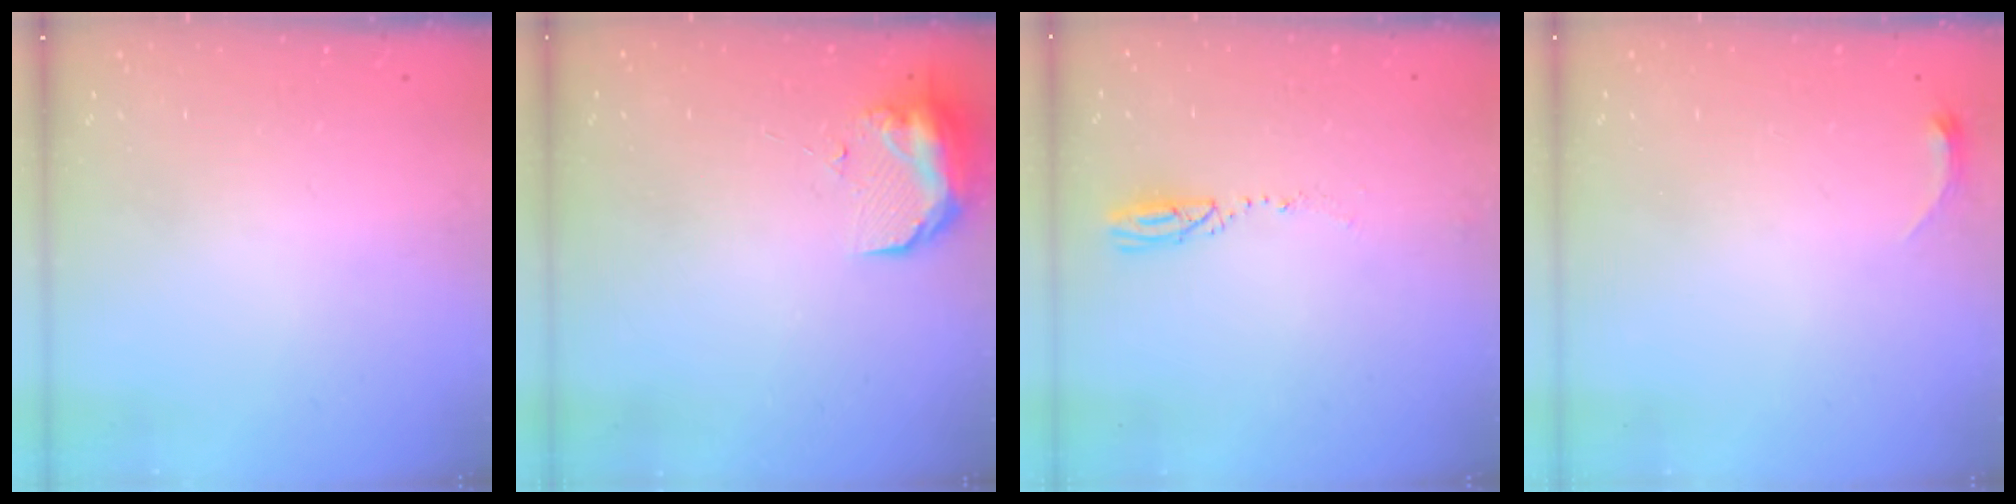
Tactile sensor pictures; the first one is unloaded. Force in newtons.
{"total": 9.1, "press": 9.1, "slide": 0.5}
{"total": 3.1, "press": 3.0, "slide": 0.8}
{"total": 3.3, "press": 3.2, "slide": 0.7}